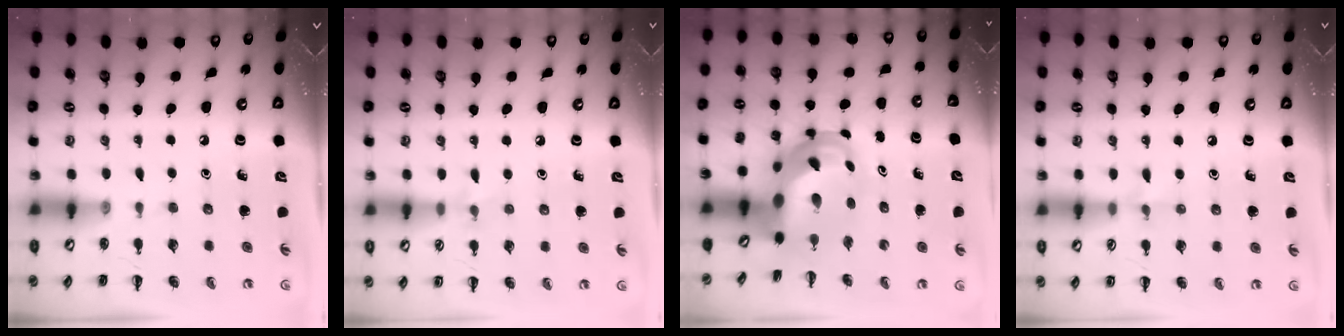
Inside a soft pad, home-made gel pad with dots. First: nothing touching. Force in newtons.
{"total": 5.1, "press": 4.8, "slide": 1.8}
{"total": 7.2, "press": 6.9, "slide": 1.9}
{"total": 5.2, "press": 4.9, "slide": 1.6}